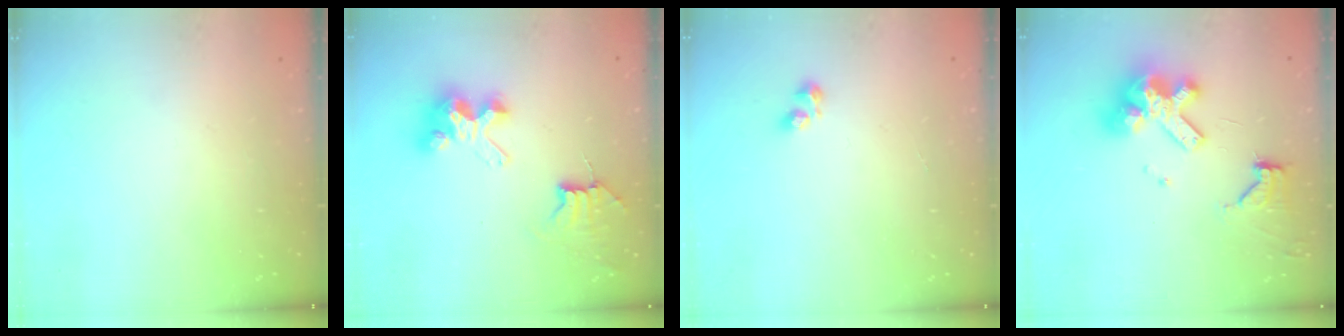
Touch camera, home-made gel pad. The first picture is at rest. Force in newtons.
{"total": 8.2, "press": 8.2, "slide": 0.7}
{"total": 2.5, "press": 2.3, "slide": 0.9}
{"total": 14.1, "press": 14.0, "slide": 1.8}